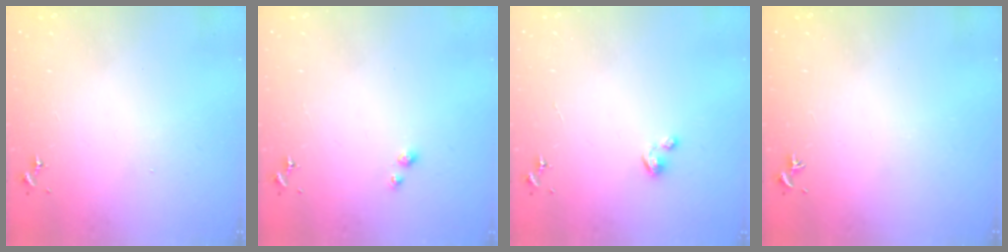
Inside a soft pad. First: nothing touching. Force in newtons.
{"total": 2.6, "press": 2.6, "slide": 0.6}
{"total": 3.0, "press": 3.0, "slide": 0.2}
{"total": 0.0}